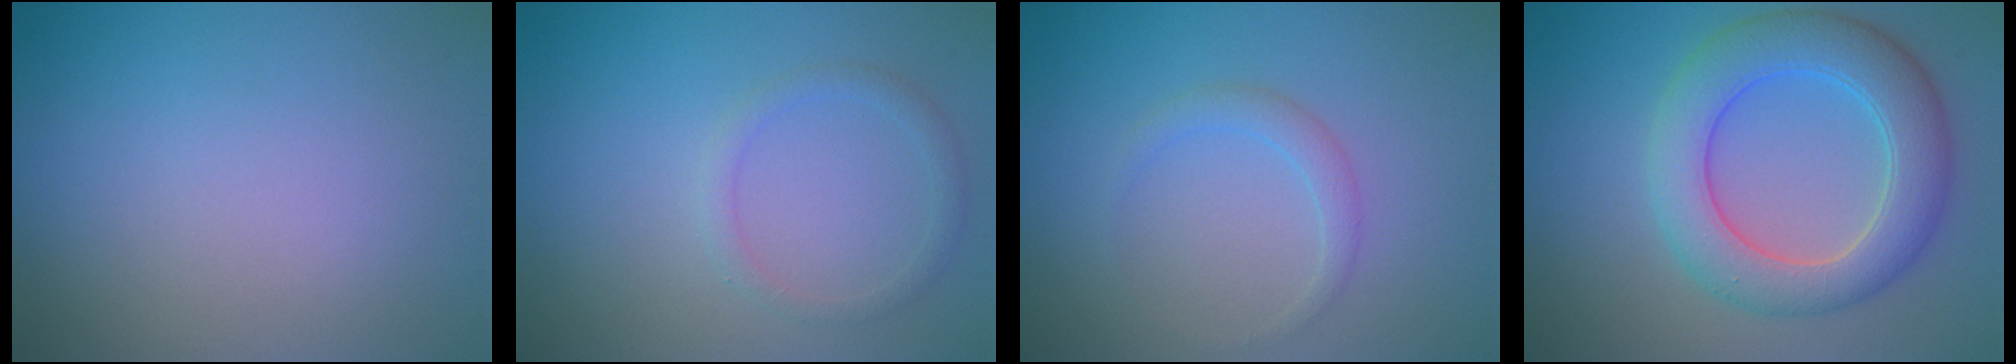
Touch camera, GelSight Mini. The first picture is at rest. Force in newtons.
{"total": 1.4, "press": 1.4, "slide": 0.2}
{"total": 1.5, "press": 1.5, "slide": 0.1}
{"total": 7.1, "press": 7.1, "slide": 0.1}